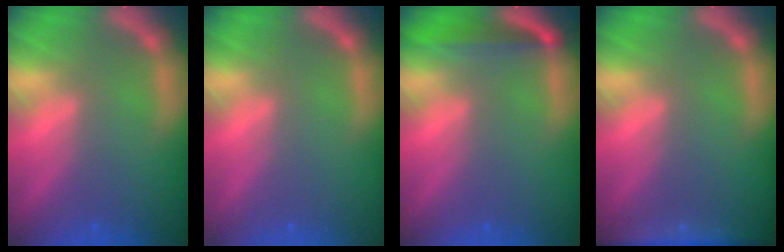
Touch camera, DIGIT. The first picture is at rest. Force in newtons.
{"total": 0.0}
{"total": 3.4}
{"total": 4.5}